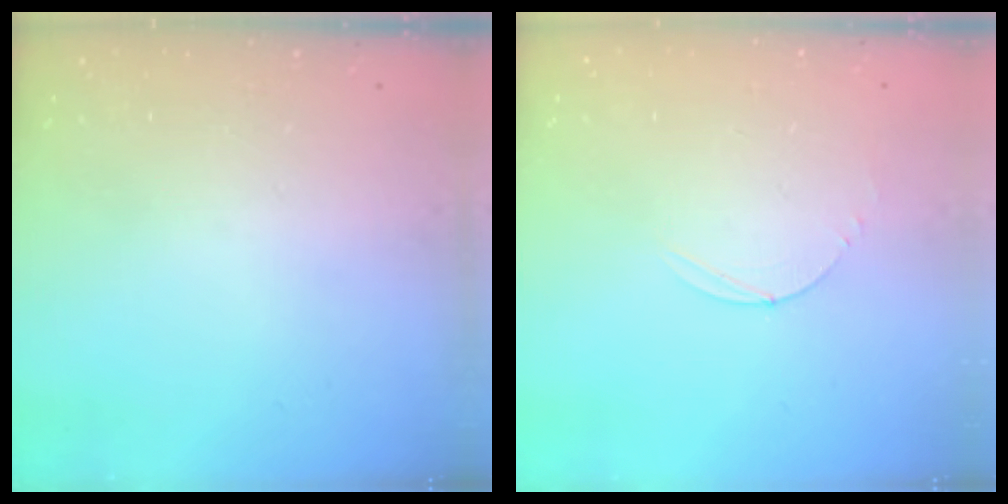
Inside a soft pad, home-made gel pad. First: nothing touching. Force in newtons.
{"total": 2.8, "press": 2.8, "slide": 0.3}